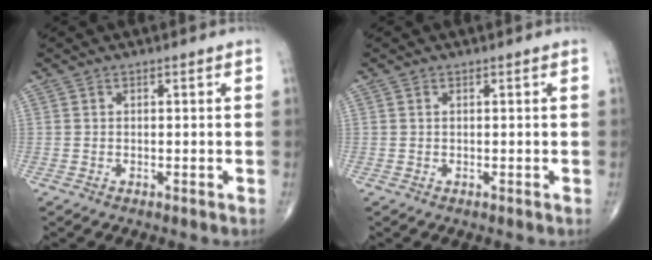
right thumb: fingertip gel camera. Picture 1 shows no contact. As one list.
[{"total": 0.0}]